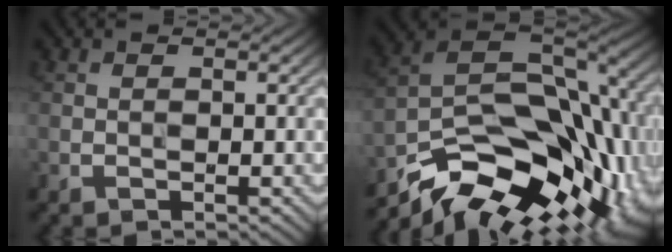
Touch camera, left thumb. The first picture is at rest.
{"total": 17.3, "force": [-8.6, 9.1, 12.0], "torque": [-0.228, -0.021, -0.145]}